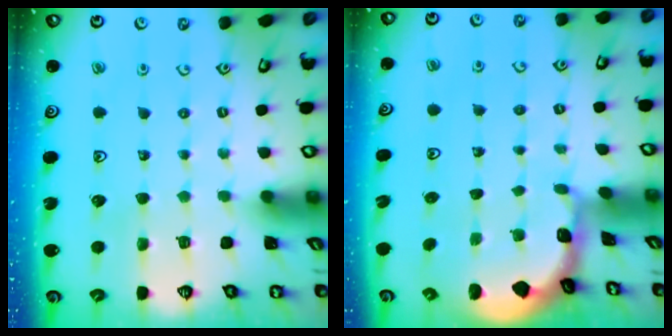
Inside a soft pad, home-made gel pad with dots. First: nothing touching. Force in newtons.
{"total": 1.3, "press": 1.2, "slide": 0.2}